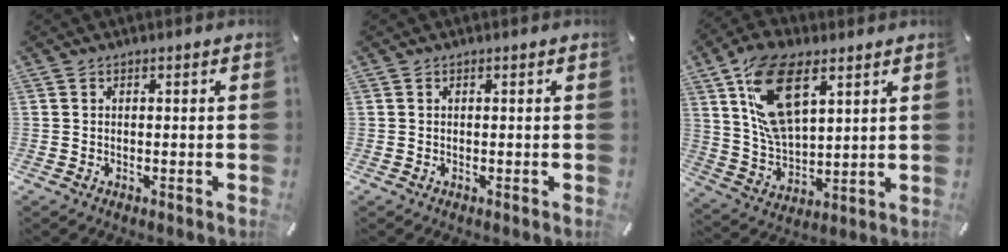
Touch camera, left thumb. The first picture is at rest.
{"total": 0.0}
{"total": 16.1, "force": [7.8, 8.4, 11.3], "torque": [-0.249, -0.015, 0.140]}